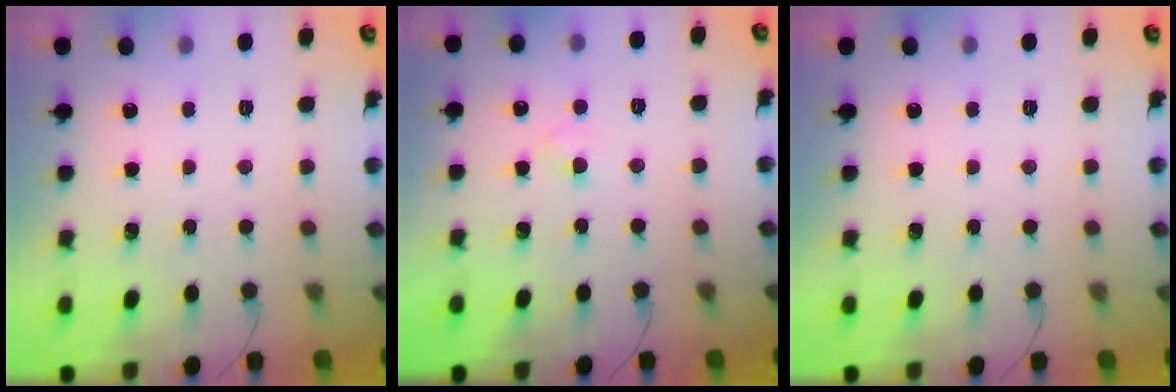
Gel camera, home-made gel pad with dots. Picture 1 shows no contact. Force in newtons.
{"total": 2.4, "press": 2.3, "slide": 0.8}
{"total": 0.0}